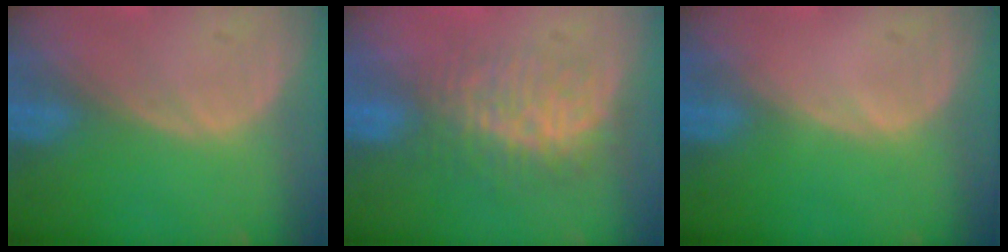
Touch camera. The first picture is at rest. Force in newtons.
{"total": 8.6, "press": 7.4, "slide": 4.3}
{"total": 0.0}